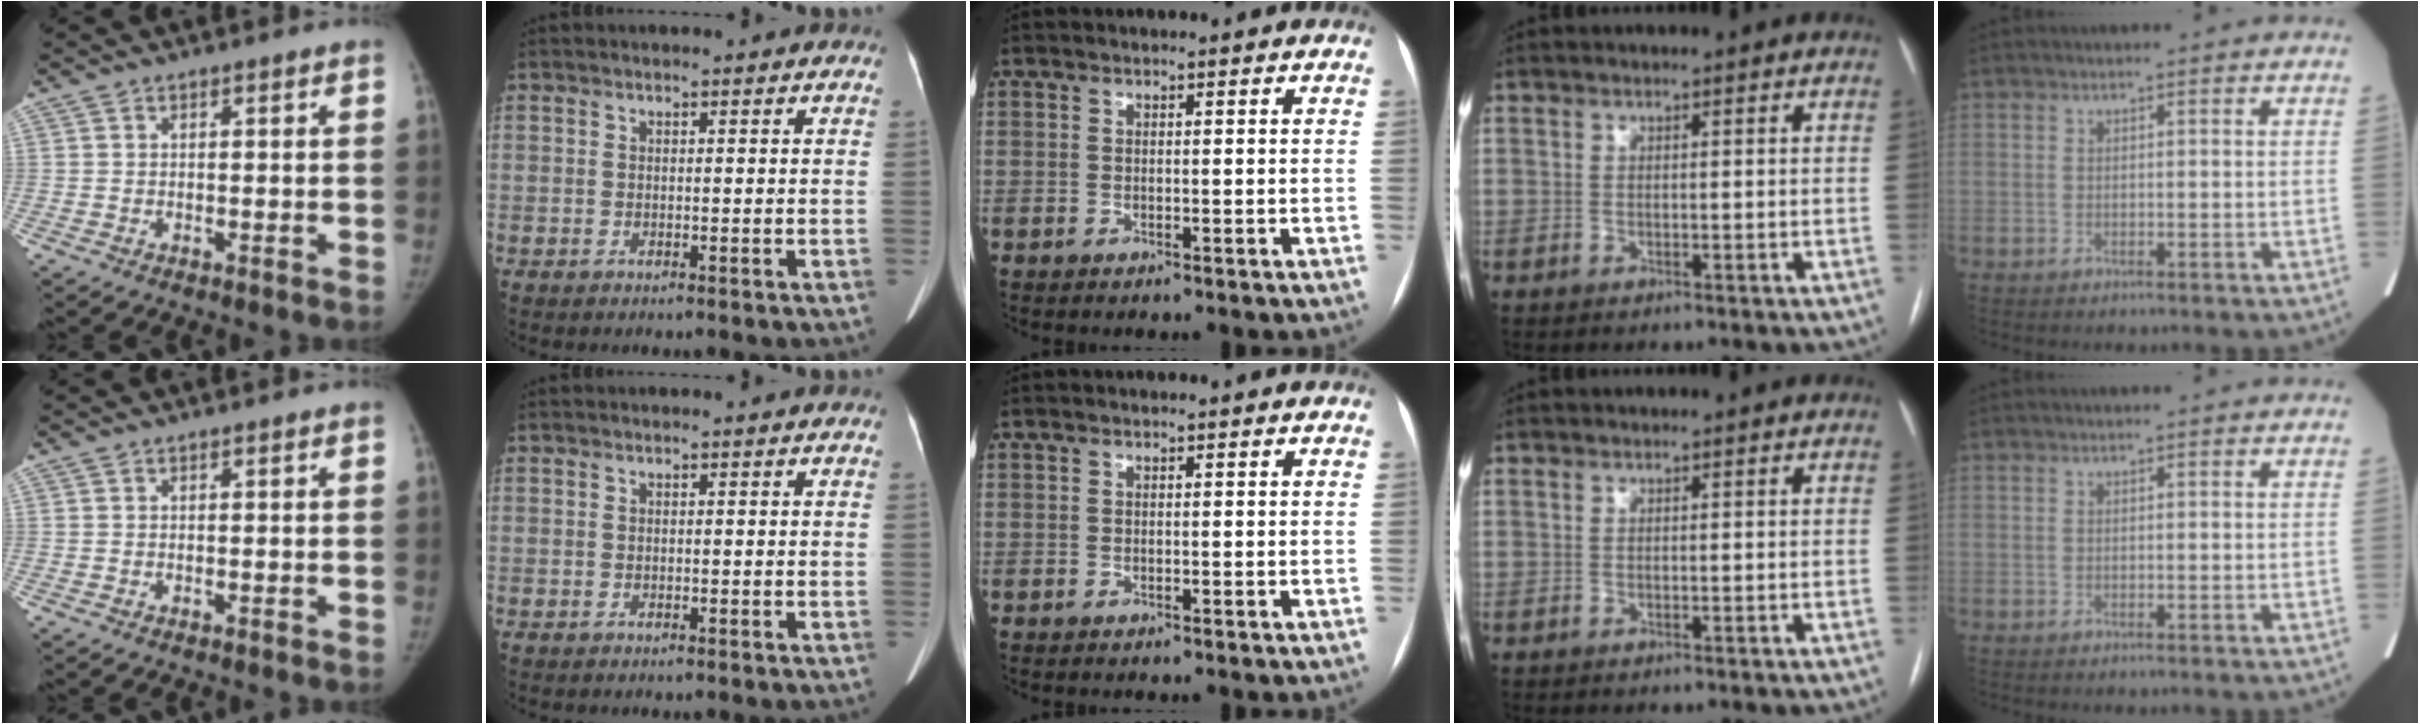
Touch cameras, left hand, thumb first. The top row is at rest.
{}